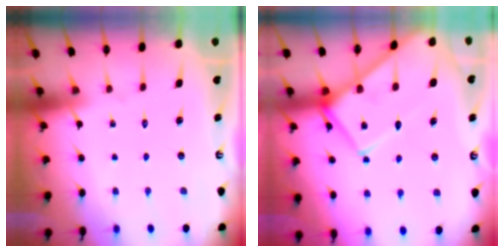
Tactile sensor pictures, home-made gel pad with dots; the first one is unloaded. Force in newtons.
{"total": 12.7, "press": 12.6, "slide": 1.6}